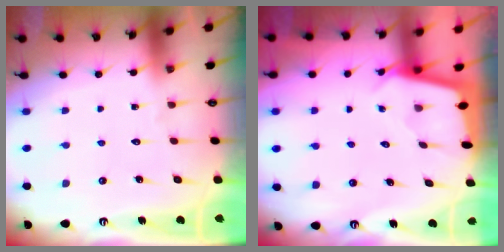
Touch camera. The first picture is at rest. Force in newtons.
{"total": 1.8, "press": 1.8, "slide": 0.2}